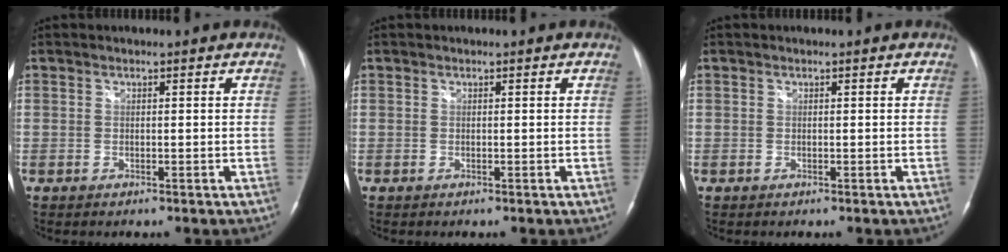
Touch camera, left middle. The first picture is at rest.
{"total": 0.0}
{"total": 0.0}